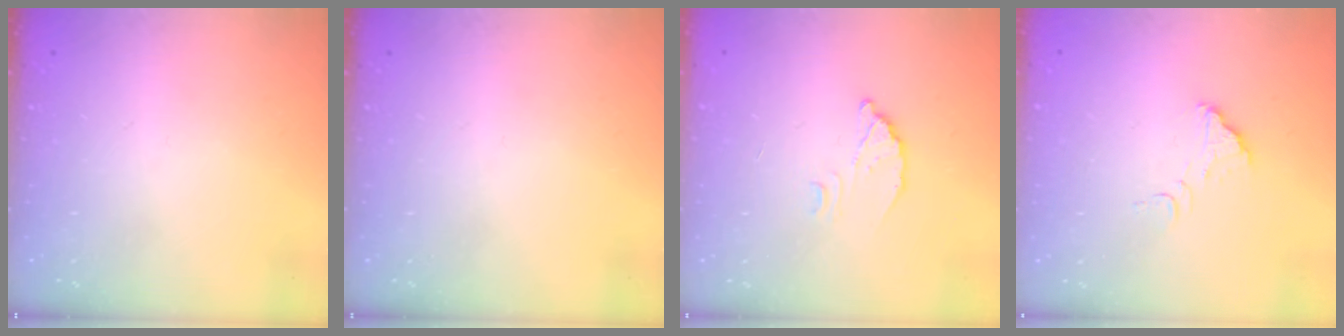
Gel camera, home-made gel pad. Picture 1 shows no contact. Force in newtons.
{"total": 0.0}
{"total": 3.7, "press": 3.6, "slide": 0.3}
{"total": 2.7, "press": 2.7, "slide": 0.2}